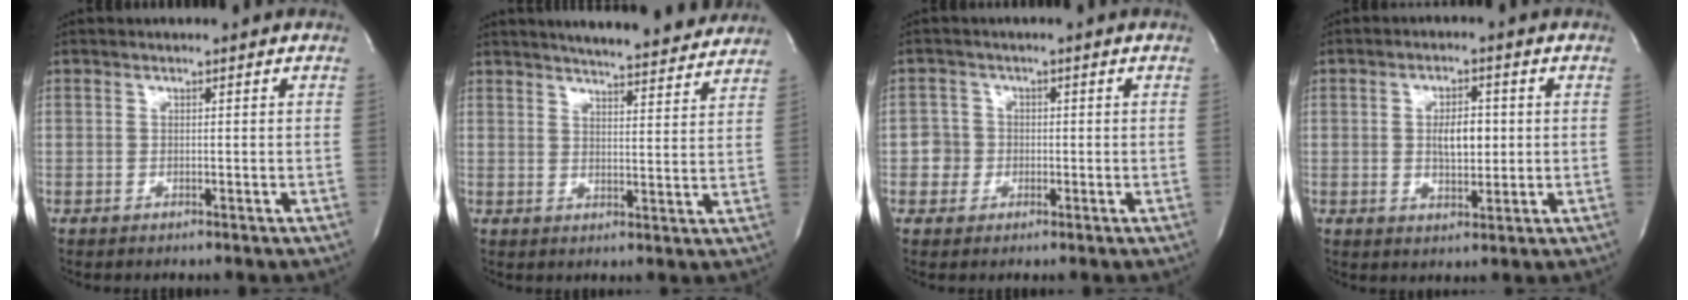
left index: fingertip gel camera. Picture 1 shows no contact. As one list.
[{"total": 16.3, "force": [15.1, 1.6, 6.0], "torque": [-0.087, -0.013, 0.188]}, {"total": 2.6, "force": [-0.6, 2.5, 0.0], "torque": [0.008, 0.004, -0.011]}, {"total": 4.9, "force": [0.1, 2.1, 4.4], "torque": [-0.073, -0.005, 0.006]}]